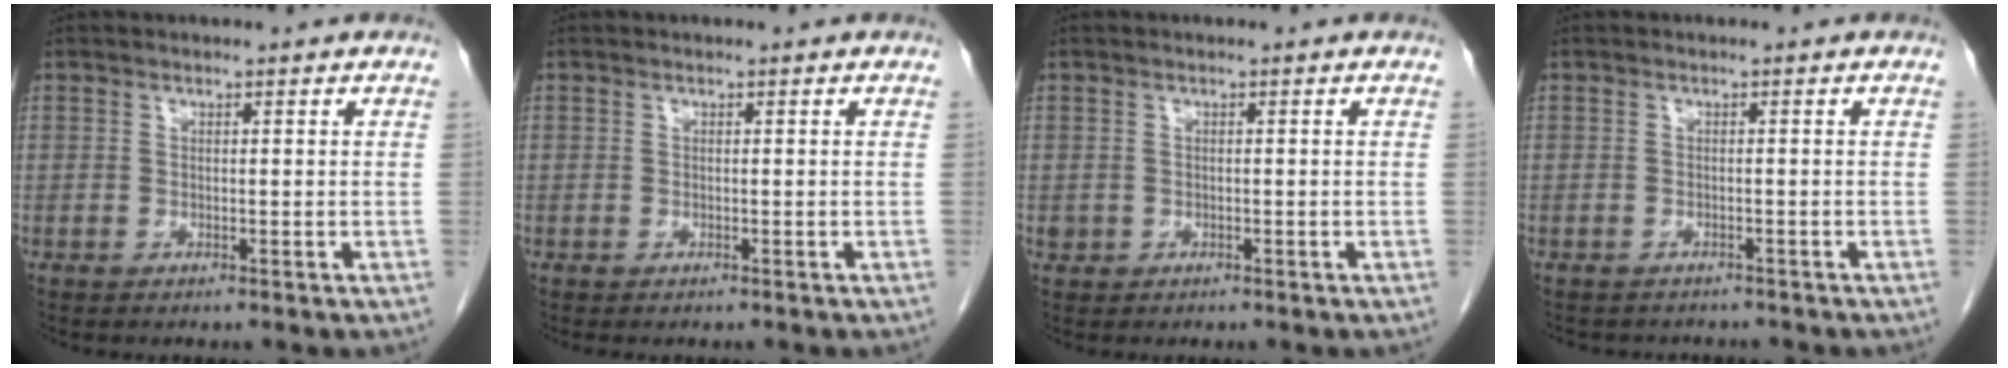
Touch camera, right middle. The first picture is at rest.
{"total": 0.0}
{"total": 1.0, "force": [-0.2, 1.0, 0.2], "torque": [-0.002, 0.004, 0.000]}
{"total": 4.2, "force": [-3.9, 1.6, 0.7], "torque": [-0.010, 0.001, -0.047]}